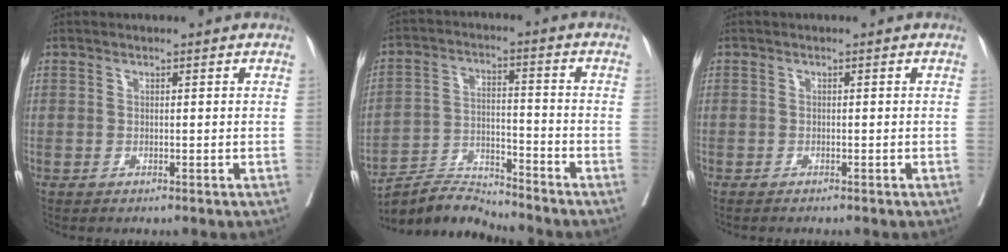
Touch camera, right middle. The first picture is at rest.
{"total": 7.4, "force": [-7.4, -0.4, -0.3], "torque": [-0.001, 0.014, -0.135]}
{"total": 0.9, "force": [-0.8, 0.1, 0.4], "torque": [-0.008, -0.002, -0.010]}